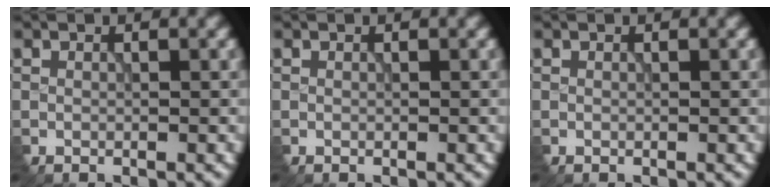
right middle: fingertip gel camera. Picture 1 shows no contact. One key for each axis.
{"total": 0.0}
{"total": 0.0}